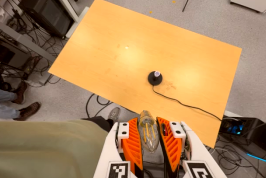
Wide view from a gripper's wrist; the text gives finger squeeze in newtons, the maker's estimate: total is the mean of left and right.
{"total": 19.2, "left": 21.2, "right": 17.3}